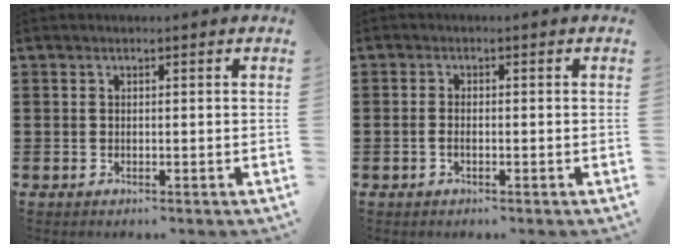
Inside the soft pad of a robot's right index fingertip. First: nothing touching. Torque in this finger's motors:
{"motor_torque": [0.07, 0.28, -0.05, -0.01]}